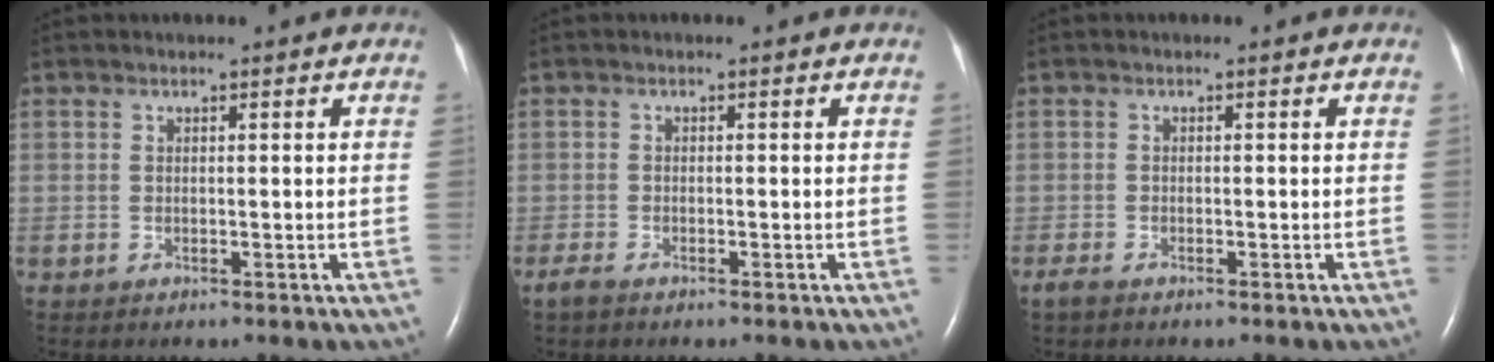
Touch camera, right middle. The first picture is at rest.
{"total": 1.5, "force": [-1.2, 0.4, 0.8], "torque": [-0.026, -0.004, -0.024]}
{"total": 1.4, "force": [-1.1, 0.5, 0.8], "torque": [-0.025, -0.004, -0.021]}